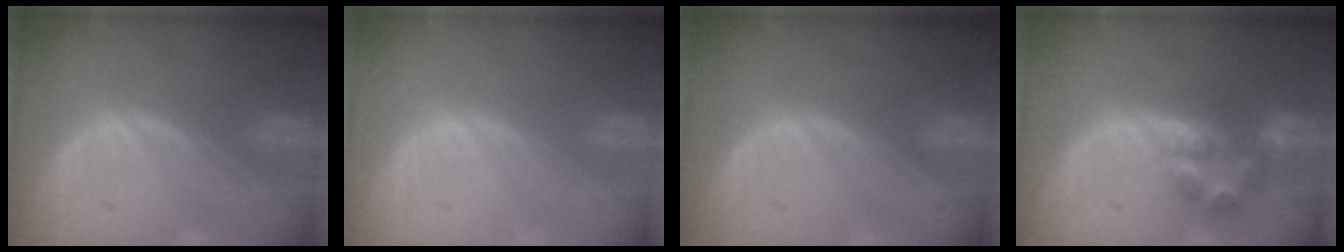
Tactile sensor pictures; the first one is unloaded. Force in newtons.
{"total": 0.0}
{"total": 0.0}
{"total": 7.0, "press": 6.1, "slide": 3.5}